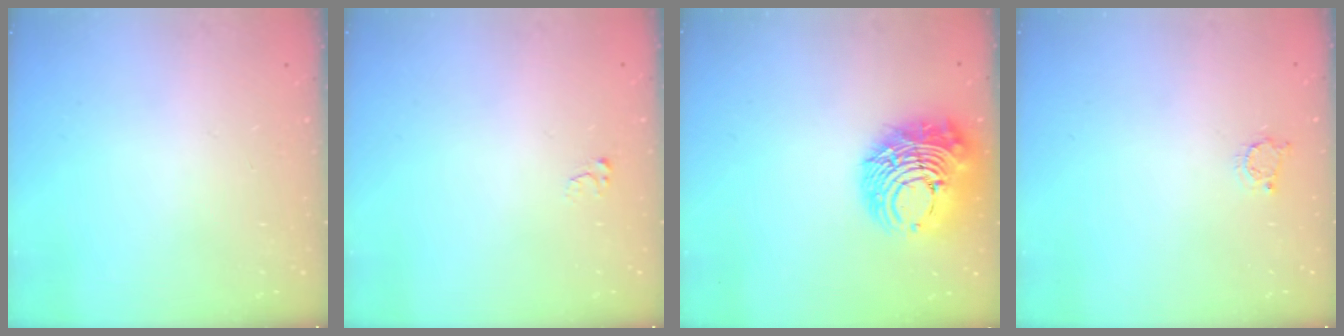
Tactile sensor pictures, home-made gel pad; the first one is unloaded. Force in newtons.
{"total": 2.5, "press": 2.5, "slide": 0.3}
{"total": 14.4, "press": 14.2, "slide": 2.1}
{"total": 3.2, "press": 3.2, "slide": 0.3}